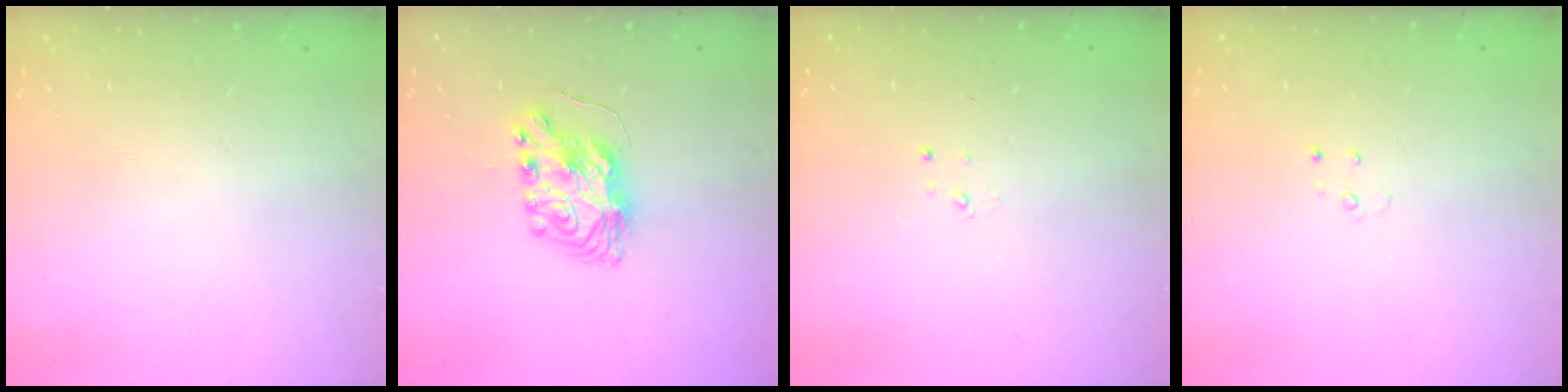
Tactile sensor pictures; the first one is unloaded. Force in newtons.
{"total": 8.6, "press": 8.5, "slide": 0.7}
{"total": 2.3, "press": 2.3, "slide": 0.3}
{"total": 2.3, "press": 2.3, "slide": 0.2}